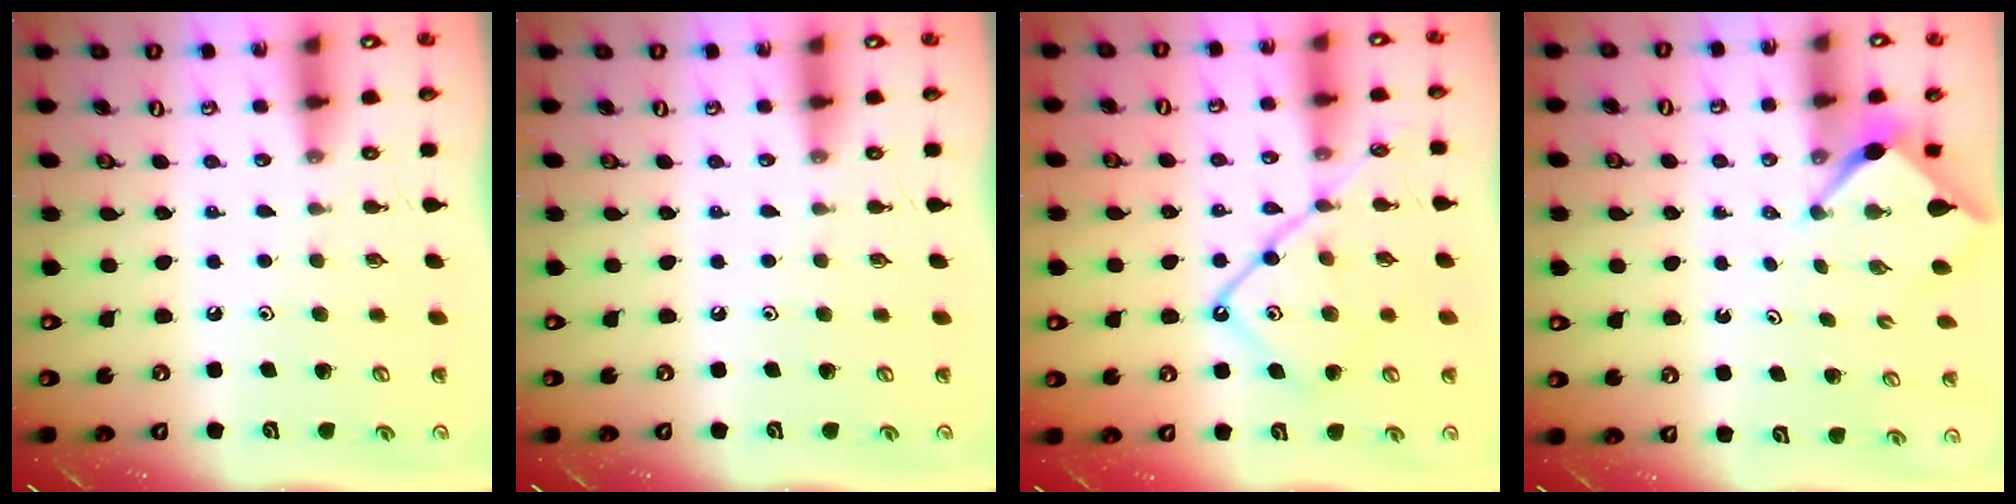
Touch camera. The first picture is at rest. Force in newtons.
{"total": 0.0}
{"total": 14.4, "press": 14.3, "slide": 1.3}
{"total": 2.5, "press": 2.5, "slide": 0.3}